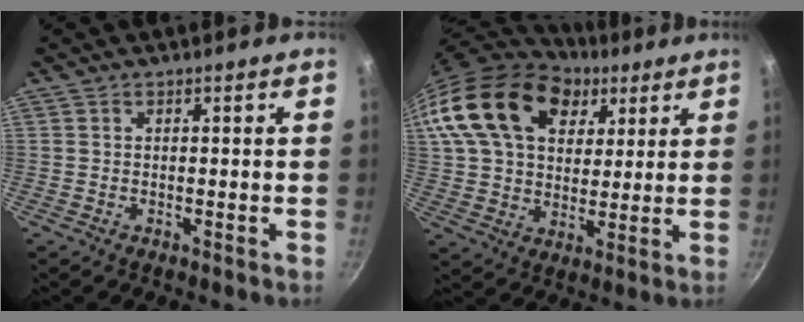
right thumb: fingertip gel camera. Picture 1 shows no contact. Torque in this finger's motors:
{"motor_torque": [0.98, 3.02, 0.80, -0.54, 0.23]}